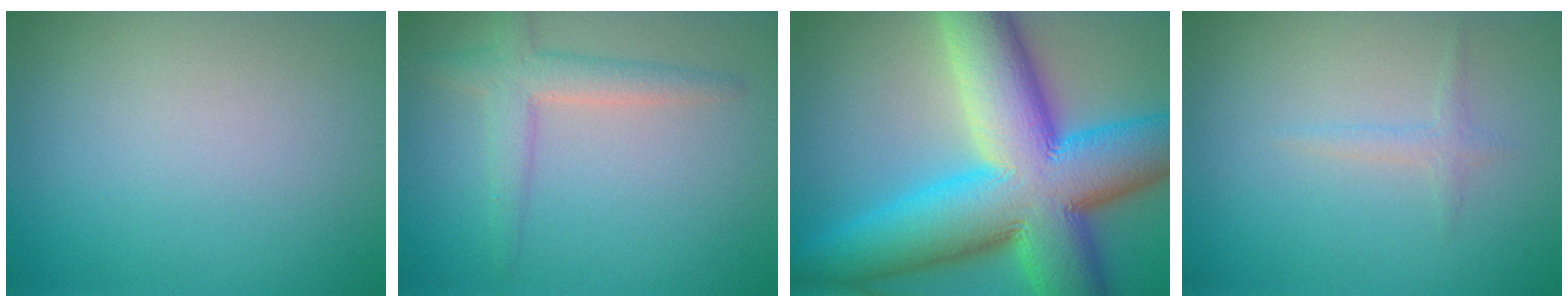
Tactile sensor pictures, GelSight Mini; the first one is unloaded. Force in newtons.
{"total": 3.2, "press": 3.2, "slide": 0.2}
{"total": 18.0, "press": 18.0, "slide": 0.6}
{"total": 1.0, "press": 1.0, "slide": 0.1}